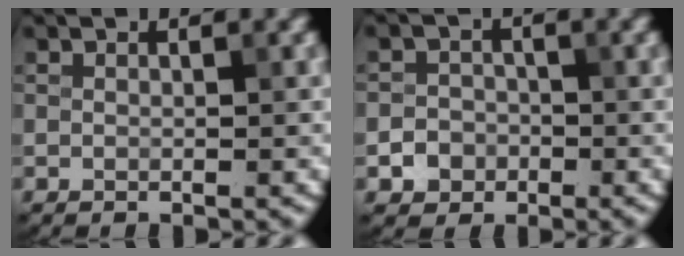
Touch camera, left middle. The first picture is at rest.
{"total": 2.3, "force": [-0.9, 2.0, 0.5], "torque": [0.010, 0.002, -0.023]}